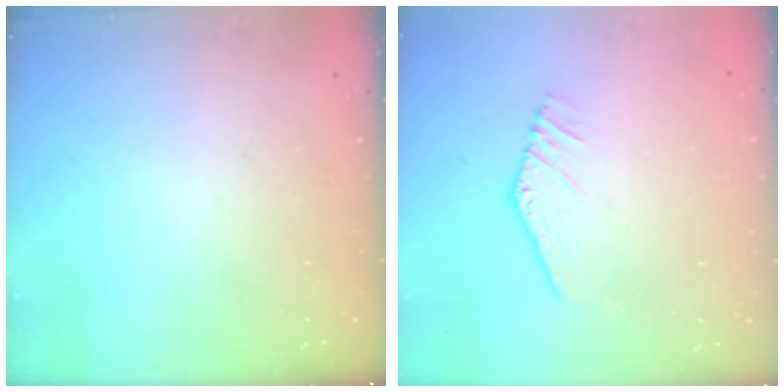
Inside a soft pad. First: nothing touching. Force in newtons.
{"total": 4.5, "press": 4.5, "slide": 0.3}